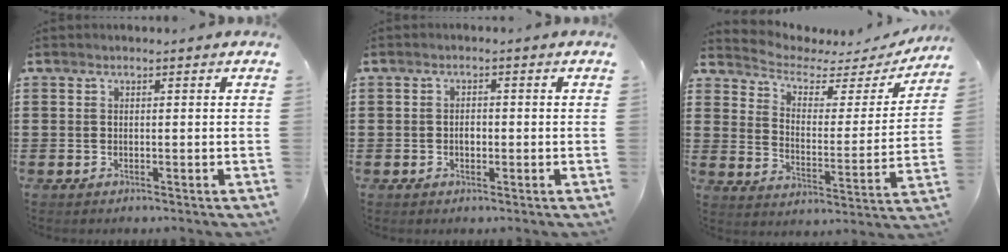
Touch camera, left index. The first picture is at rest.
{"total": 1.4, "force": [-0.2, 0.8, 1.2], "torque": [-0.024, 0.003, -0.004]}
{"total": 3.5, "force": [2.7, 1.7, 1.3], "torque": [-0.047, -0.020, 0.038]}